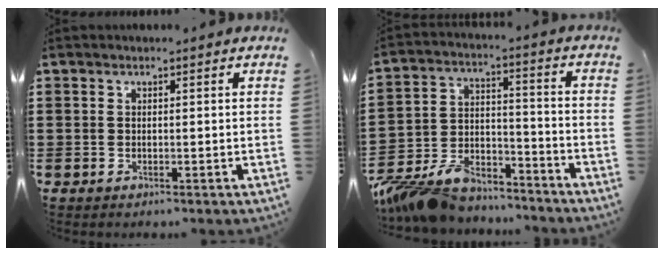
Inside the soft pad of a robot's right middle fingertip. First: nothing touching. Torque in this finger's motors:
{"motor_torque": [1.82, -0.32, 0.88, 0.21]}